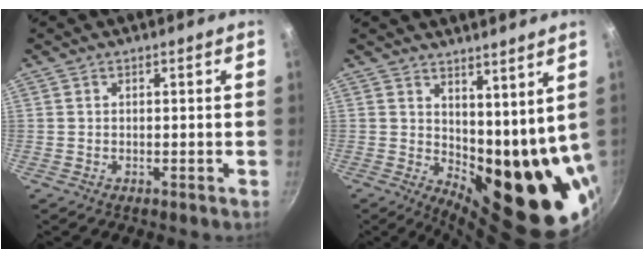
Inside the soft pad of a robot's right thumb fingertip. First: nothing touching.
{"total": 16.7, "force": [5.5, 8.3, 13.4], "torque": [-0.147, -0.043, 0.108]}